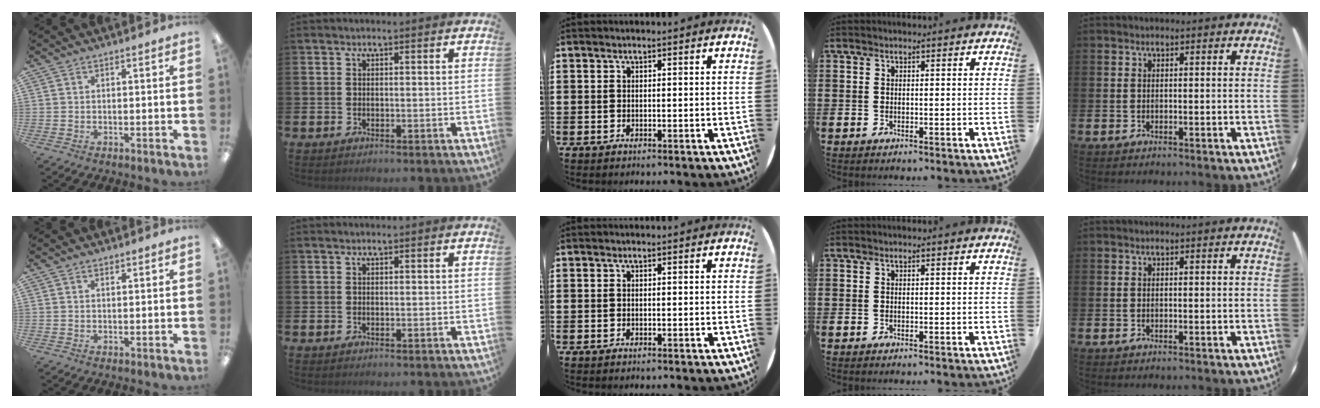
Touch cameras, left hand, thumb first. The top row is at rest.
{"thumb": {"total": 0.8, "force": [0.7, 0.2, 0.2], "torque": [-0.005, -0.001, 0.014]}}